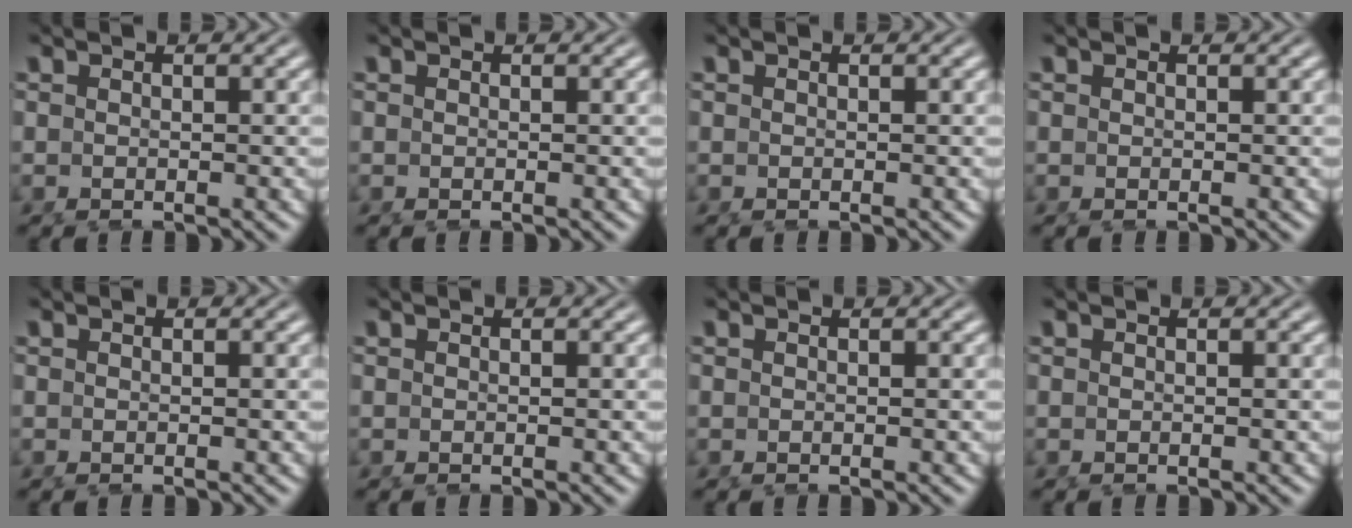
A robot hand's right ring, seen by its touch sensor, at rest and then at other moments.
{"total": 0.0}
{"total": 0.0}
{"total": 0.0}
{"total": 0.0}
{"total": 0.0}
{"total": 0.0}
{"total": 0.0}